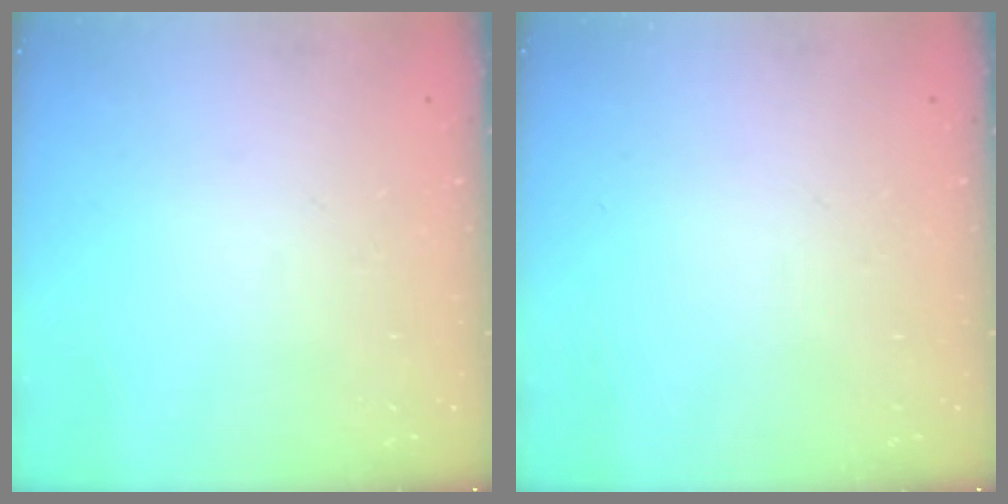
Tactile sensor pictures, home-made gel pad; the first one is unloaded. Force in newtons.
{"total": 0.0}